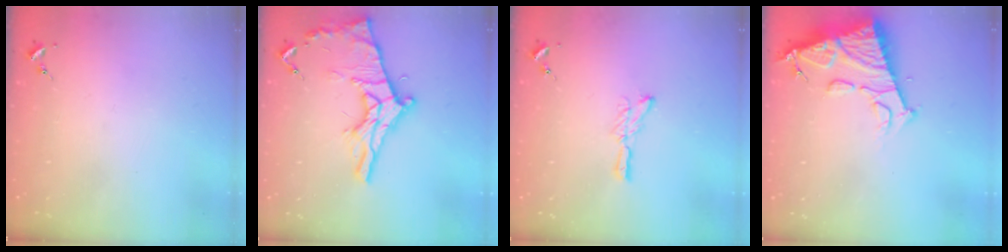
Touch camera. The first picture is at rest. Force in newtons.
{"total": 17.3, "press": 17.3, "slide": 1.0}
{"total": 6.4, "press": 6.4, "slide": 0.3}
{"total": 13.0, "press": 12.9, "slide": 1.3}